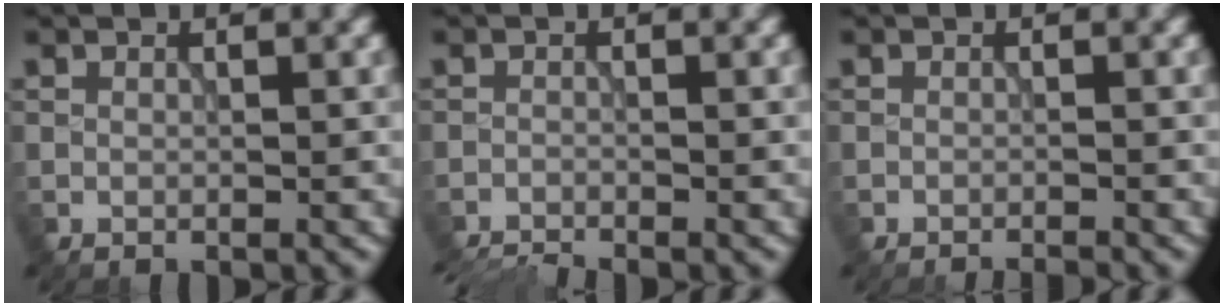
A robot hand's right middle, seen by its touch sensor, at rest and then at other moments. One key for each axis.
{"total": 4.0, "fx": -3.9, "fy": 0.3, "fz": 1.0, "tx": -0.024, "ty": -0.018, "tz": -0.072}
{"total": 1.5, "fx": -1.4, "fy": 0.1, "fz": 0.6, "tx": 0.000, "ty": -0.001, "tz": -0.024}